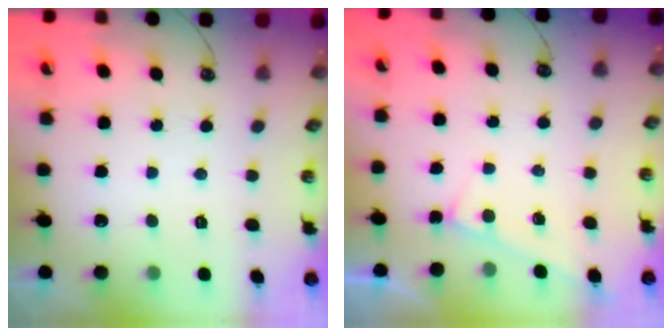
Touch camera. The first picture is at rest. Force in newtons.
{"total": 2.3, "press": 2.3, "slide": 0.1}